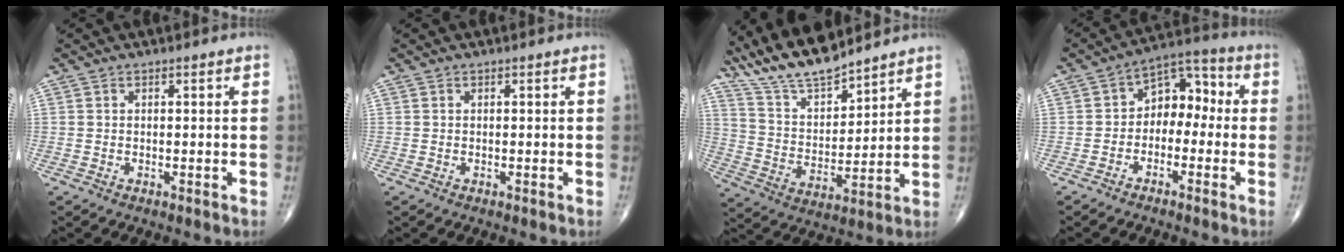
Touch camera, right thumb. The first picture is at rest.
{"total": 0.0}
{"total": 12.9, "force": [11.7, 2.6, 4.7], "torque": [-0.074, -0.056, 0.229]}
{"total": 8.6, "force": [-1.1, 6.0, 6.1], "torque": [-0.054, 0.046, -0.036]}